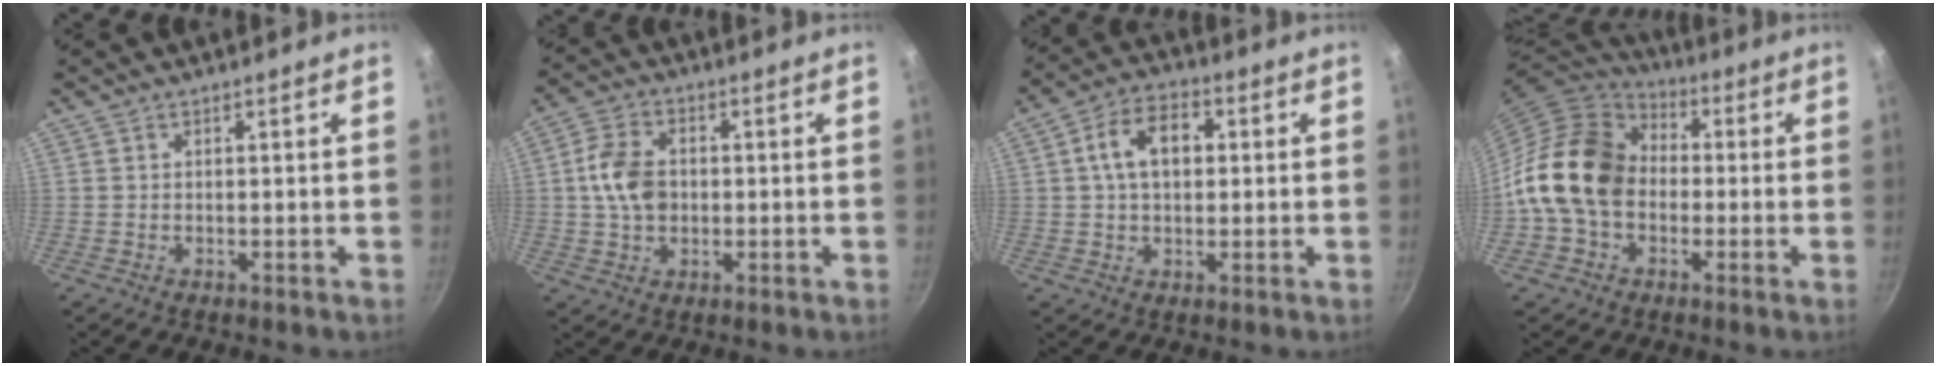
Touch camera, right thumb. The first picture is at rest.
{"total": 8.6, "force": [0.1, 6.2, 6.0], "torque": [-0.103, 0.011, -0.001]}
{"total": 9.5, "force": [1.5, 6.2, 7.0], "torque": [-0.094, 0.018, 0.016]}
{"total": 17.1, "force": [-0.9, 13.0, 11.0], "torque": [-0.170, 0.040, -0.031]}